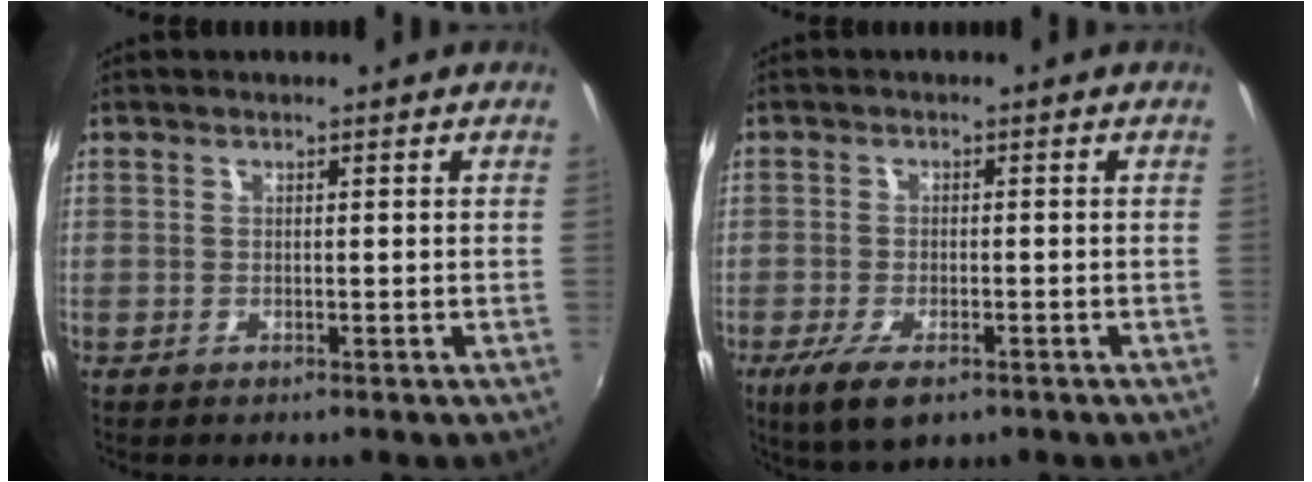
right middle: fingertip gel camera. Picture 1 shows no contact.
{"total": 7.0, "force": [-4.1, 2.4, 5.0], "torque": [-0.115, -0.026, -0.071]}